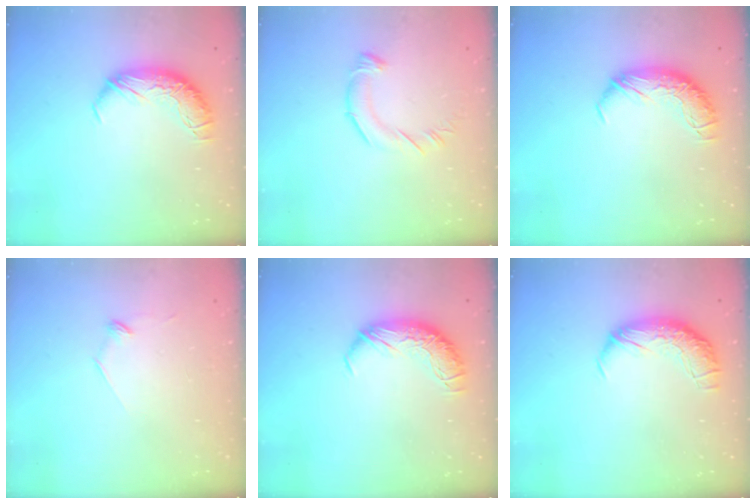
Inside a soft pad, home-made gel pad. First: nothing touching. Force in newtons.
{"total": 3.2, "press": 3.2, "slide": 0.3}
{"total": 0.0}
{"total": 8.0, "press": 8.0, "slide": 0.6}
{"total": 0.0}
{"total": 2.5, "press": 1.2, "slide": 2.2}